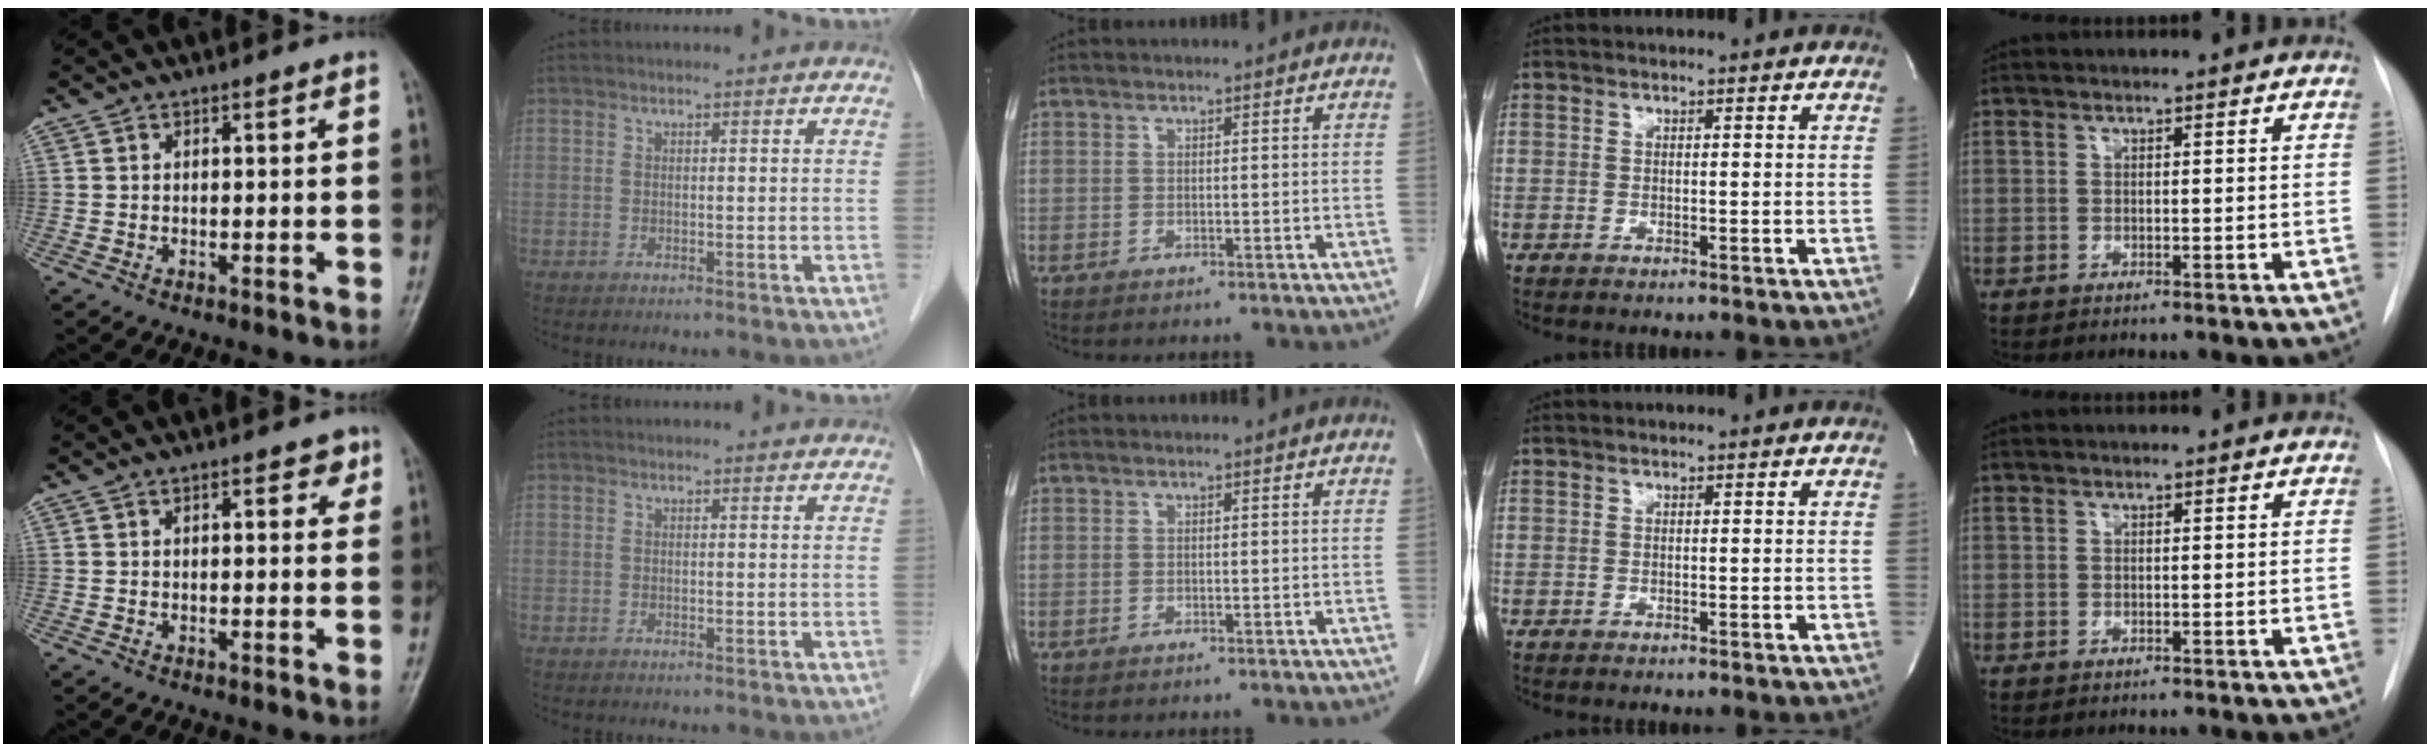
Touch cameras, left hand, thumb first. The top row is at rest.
{"thumb": {"total": 2.8, "force": [1.3, 1.5, 2.0], "torque": [-0.012, -0.001, 0.012]}, "index": {"total": 1.2, "force": [1.2, 0.3, 0.0], "torque": [-0.012, 0.002, 0.009]}}